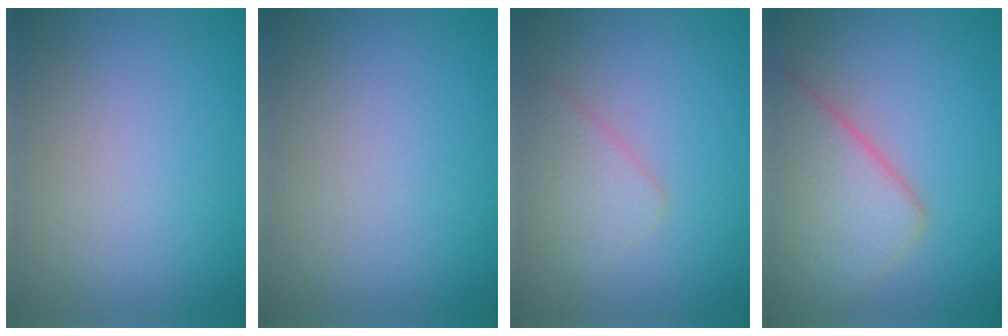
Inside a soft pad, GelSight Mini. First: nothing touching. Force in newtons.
{"total": 0.0}
{"total": 2.4, "press": 2.4, "slide": 0.1}
{"total": 6.7, "press": 6.7, "slide": 0.4}